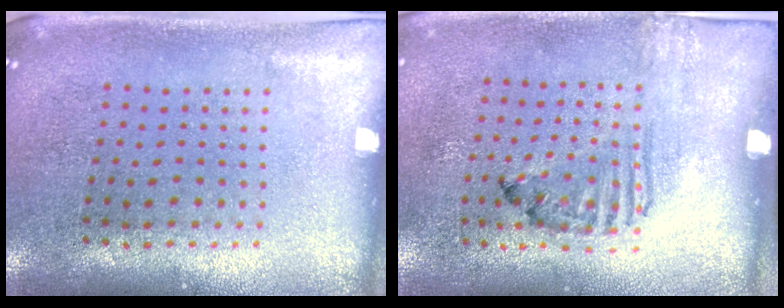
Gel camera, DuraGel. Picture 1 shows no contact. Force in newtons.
{"total": 1.7, "press": 1.1, "slide": 1.3}